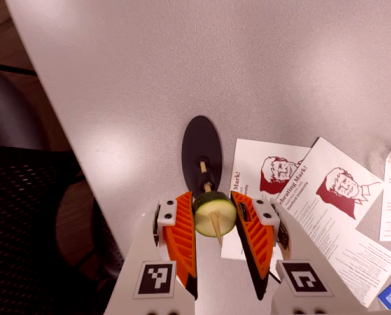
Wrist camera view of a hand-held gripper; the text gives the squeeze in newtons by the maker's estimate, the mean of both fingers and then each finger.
{"total": 12.0, "left": 12.4, "right": 11.6}